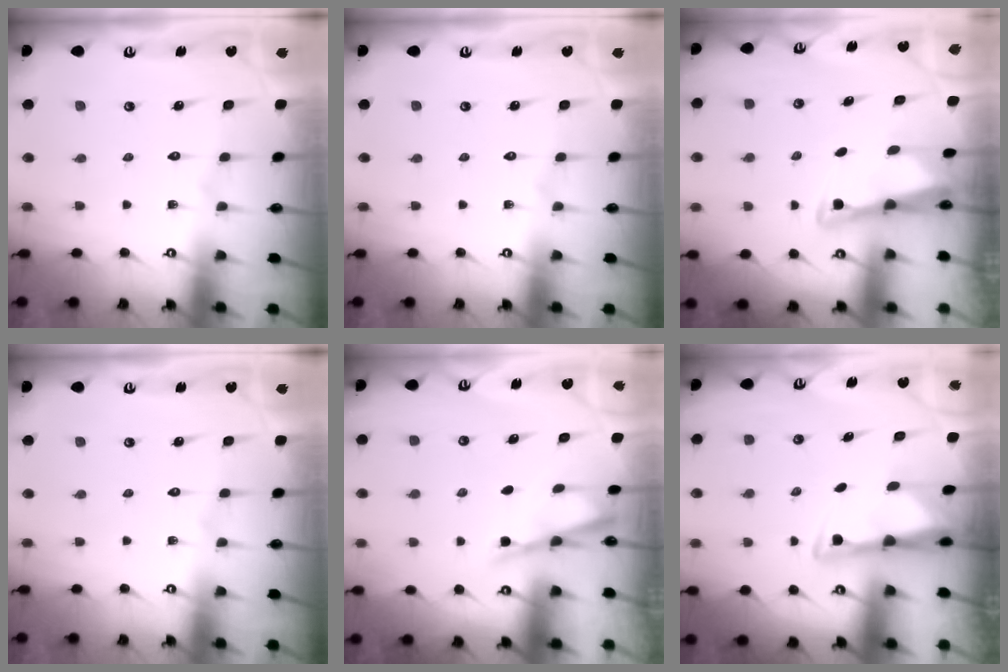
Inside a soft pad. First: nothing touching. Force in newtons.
{"total": 0.0}
{"total": 2.7, "press": 2.7, "slide": 0.2}
{"total": 0.0}
{"total": 2.9, "press": 2.8, "slide": 0.4}
{"total": 2.8, "press": 2.8, "slide": 0.5}